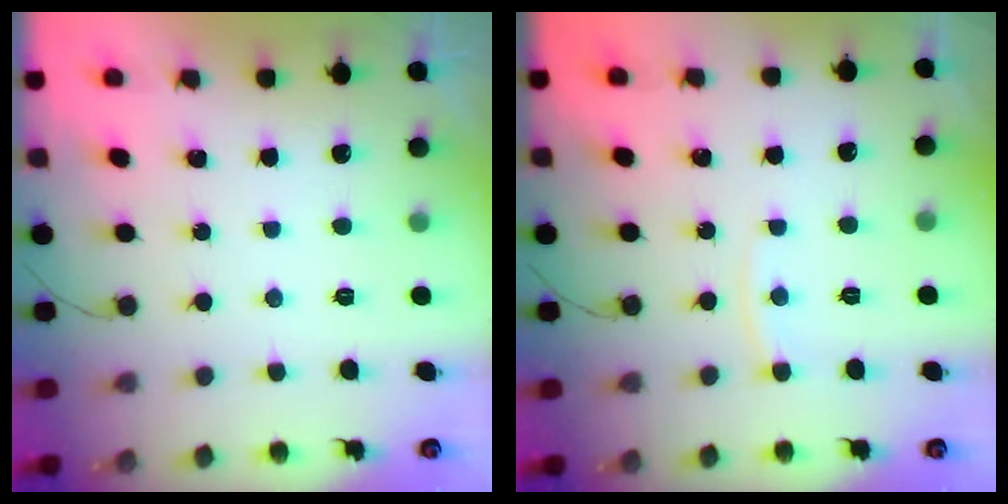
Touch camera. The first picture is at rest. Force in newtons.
{"total": 3.7, "press": 3.7, "slide": 0.3}